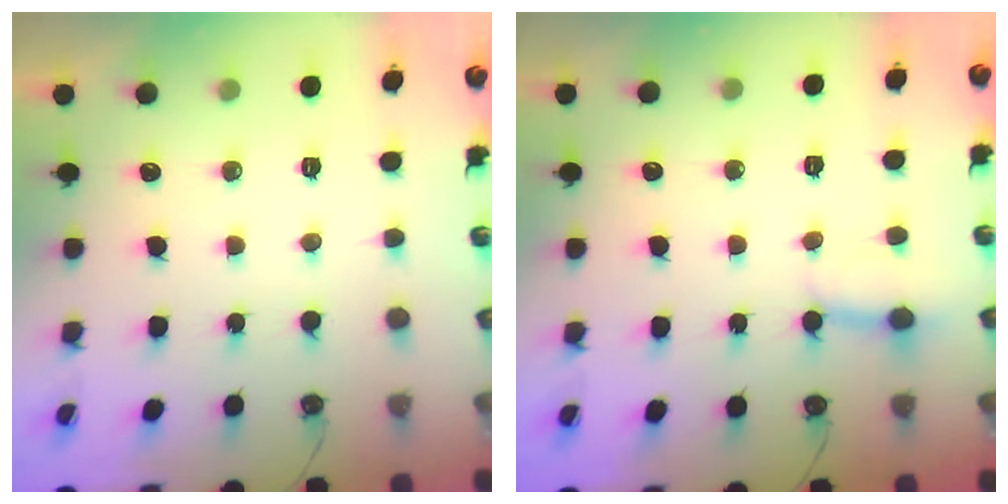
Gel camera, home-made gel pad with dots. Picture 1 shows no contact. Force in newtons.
{"total": 4.1, "press": 4.1, "slide": 0.7}